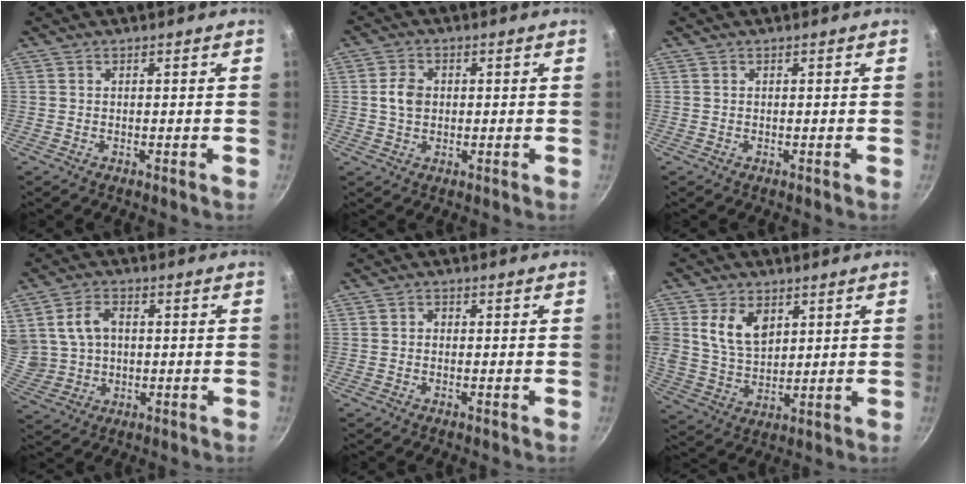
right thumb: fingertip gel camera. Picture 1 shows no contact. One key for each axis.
{"total": 4.4, "fx": 0.3, "fy": 3.3, "fz": 2.9, "tx": -0.044, "ty": 0.005, "tz": 0.002}
{"total": 0.0}
{"total": 11.4, "fx": 2.2, "fy": 9.0, "fz": 6.6, "tx": -0.121, "ty": 0.004, "tz": 0.053}
{"total": 1.2, "fx": -0.1, "fy": 1.0, "fz": 0.5, "tx": -0.008, "ty": 0.005, "tz": -0.004}
{"total": 10.1, "fx": 3.7, "fy": 6.9, "fz": 6.4, "tx": -0.102, "ty": -0.023, "tz": 0.074}